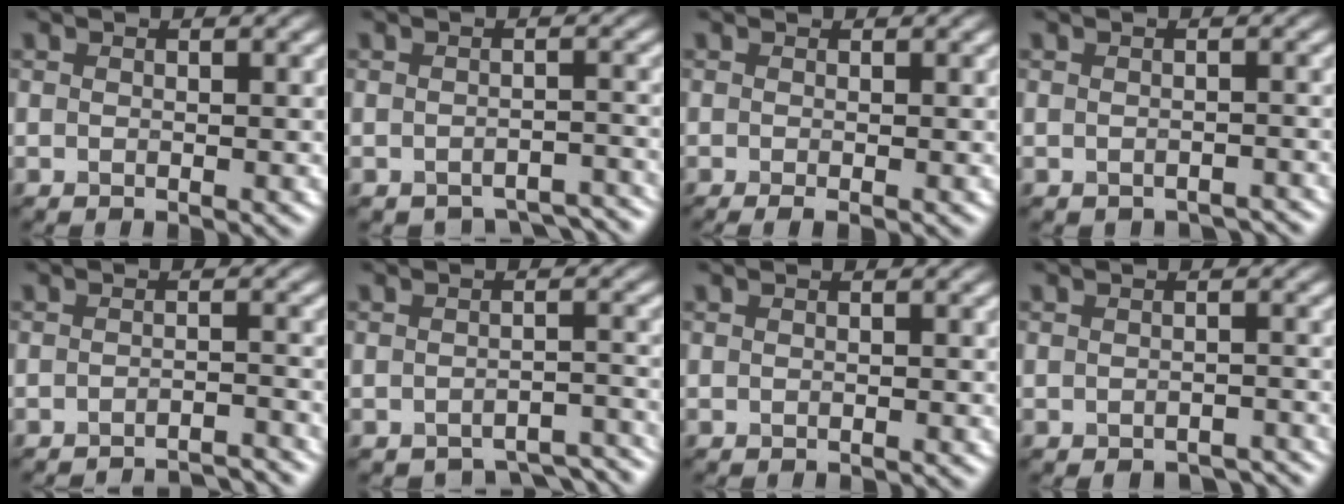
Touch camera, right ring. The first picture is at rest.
{"total": 4.6, "force": [-4.6, -0.5, -0.1], "torque": [-0.031, -0.005, -0.028]}
{"total": 1.3, "force": [-0.7, 0.4, 1.1], "torque": [-0.028, 0.001, -0.002]}
{"total": 2.9, "force": [-2.8, -0.7, -0.5], "torque": [-0.026, -0.011, -0.013]}
{"total": 5.2, "force": [-5.1, -0.8, 0.0], "torque": [-0.021, 0.003, -0.039]}
{"total": 5.0, "force": [-5.0, -0.4, 0.3], "torque": [-0.036, -0.006, -0.034]}
{"total": 1.1, "force": [-0.9, -0.5, -0.6], "torque": [-0.003, -0.009, -0.004]}
{"total": 3.4, "force": [-3.4, -0.6, -0.3], "torque": [-0.025, -0.003, -0.016]}